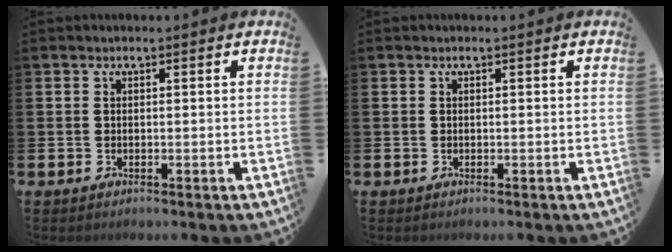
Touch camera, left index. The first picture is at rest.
{"total": 0.0}